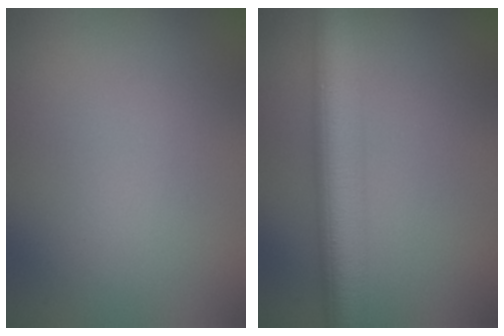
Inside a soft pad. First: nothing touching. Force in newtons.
{"total": 6.7, "press": 6.7, "slide": 0.1}